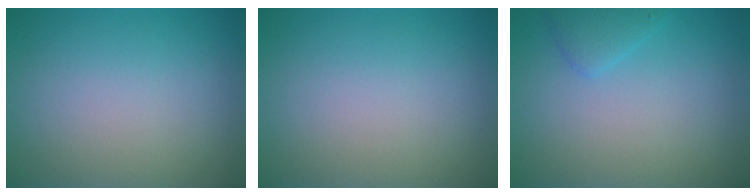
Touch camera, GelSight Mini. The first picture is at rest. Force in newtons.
{"total": 0.0}
{"total": 1.5, "press": 1.5, "slide": 0.2}